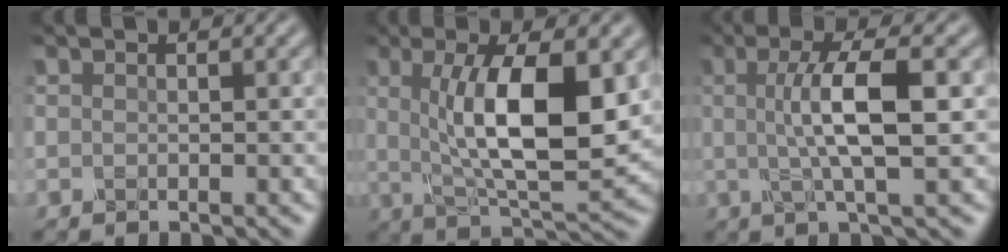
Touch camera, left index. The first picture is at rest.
{"total": 9.8, "force": [1.2, 3.0, 9.2], "torque": [-0.144, -0.011, 0.024]}
{"total": 6.2, "force": [0.4, 1.4, 6.0], "torque": [-0.107, 0.004, 0.005]}